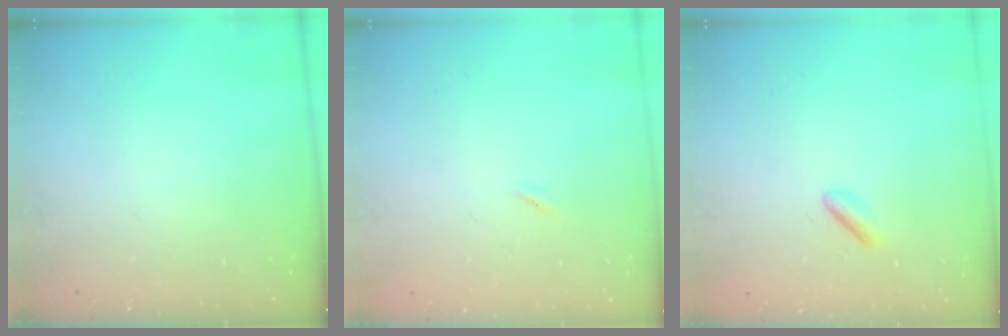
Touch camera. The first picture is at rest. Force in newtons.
{"total": 0.5, "press": 0.3, "slide": 0.4}
{"total": 1.5, "press": 1.2, "slide": 0.9}